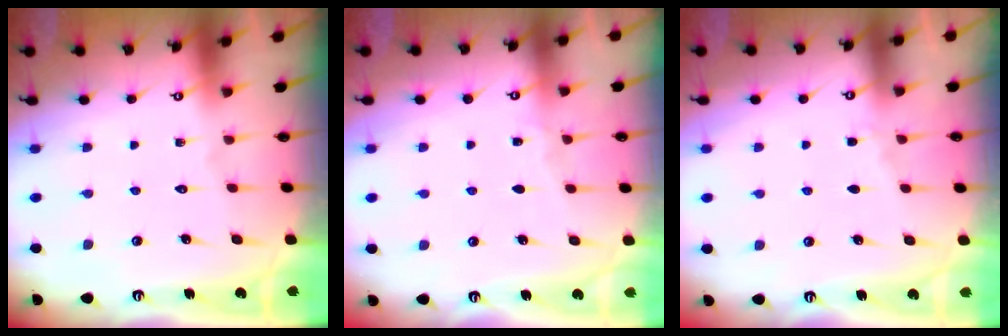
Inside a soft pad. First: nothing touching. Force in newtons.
{"total": 2.5, "press": 2.5, "slide": 0.4}
{"total": 2.8, "press": 2.8, "slide": 0.5}